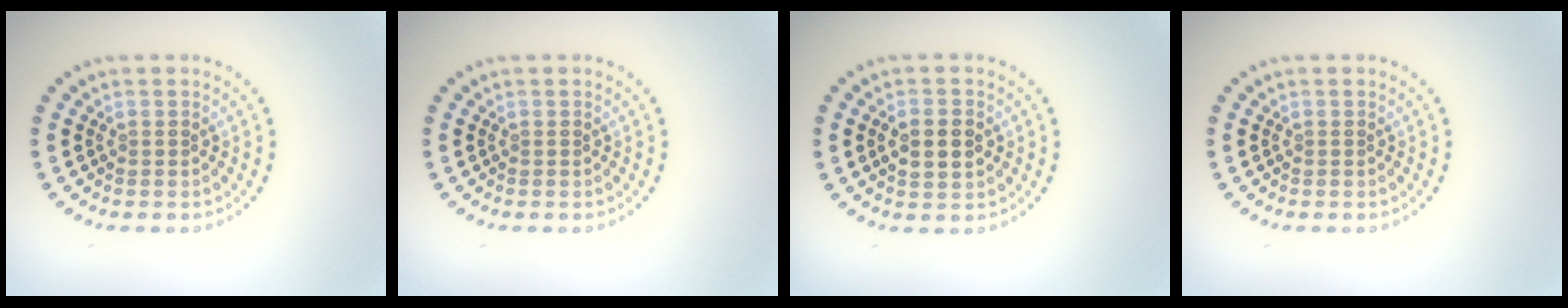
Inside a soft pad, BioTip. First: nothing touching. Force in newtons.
{"total": 0.0}
{"total": 3.0, "press": 3.0, "slide": 0.2}
{"total": 0.0}